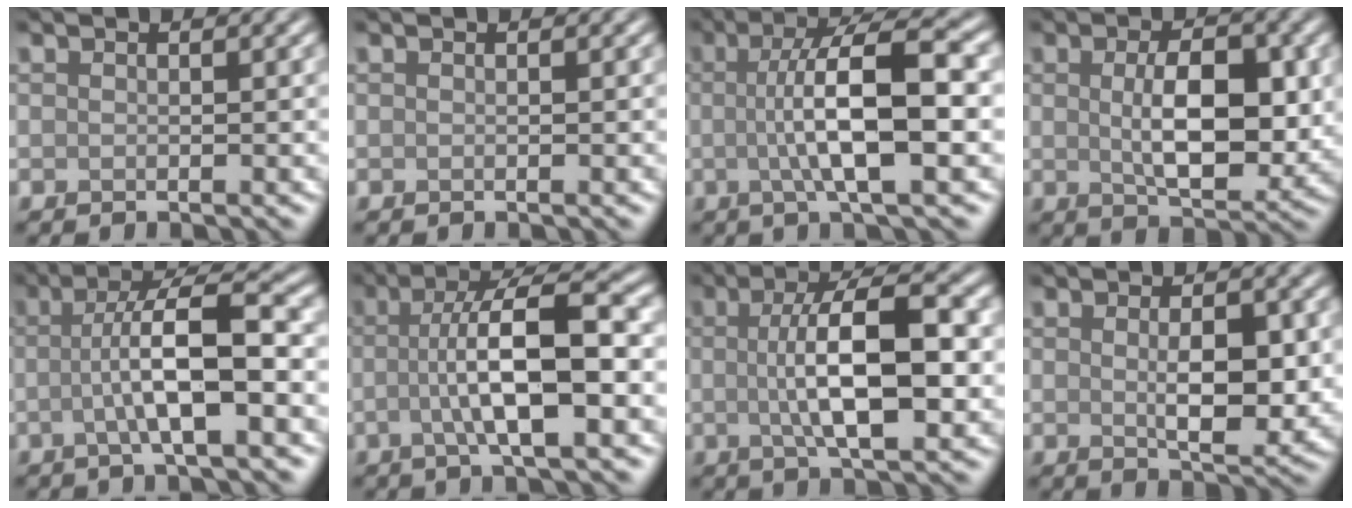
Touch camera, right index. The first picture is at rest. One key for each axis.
{"total": 0.0}
{"total": 8.4, "fx": 0.1, "fy": 2.0, "fz": 8.2, "tx": -0.126, "ty": 0.005, "tz": -0.002}
{"total": 6.9, "fx": 0.3, "fy": 3.4, "fz": 6.0, "tx": -0.101, "ty": -0.007, "tz": 0.011}
{"total": 6.8, "fx": -0.7, "fy": 1.3, "fz": 6.7, "tx": -0.109, "ty": 0.016, "tz": -0.019}
{"total": 7.8, "fx": -0.7, "fy": 1.7, "fz": 7.6, "tx": -0.121, "ty": 0.013, "tz": -0.016}
{"total": 8.8, "fx": 0.2, "fy": 2.8, "fz": 8.3, "tx": -0.133, "ty": 0.005, "tz": 0.000}
{"total": 4.7, "fx": 0.0, "fy": 2.1, "fz": 4.2, "tx": -0.068, "ty": -0.008, "tz": 0.006}